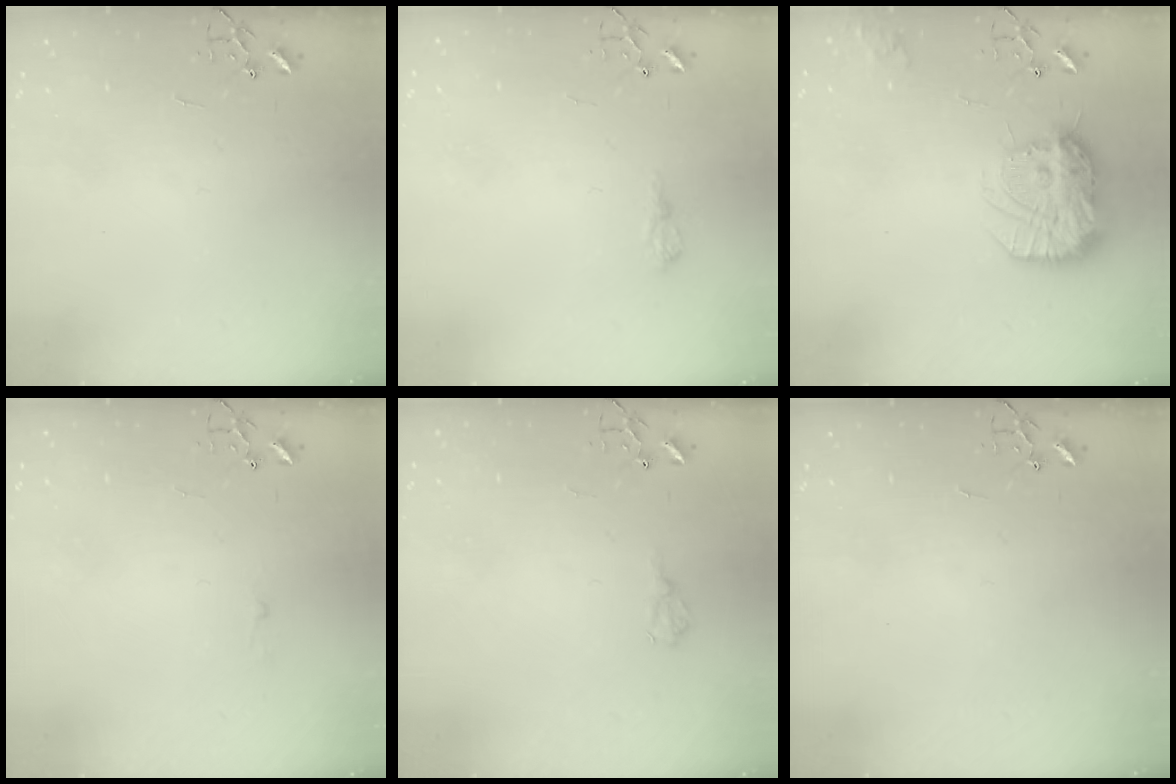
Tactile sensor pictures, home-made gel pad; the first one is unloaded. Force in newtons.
{"total": 6.5, "press": 6.5, "slide": 0.9}
{"total": 16.5, "press": 16.5, "slide": 1.4}
{"total": 1.8, "press": 1.8, "slide": 0.2}
{"total": 6.8, "press": 6.8, "slide": 0.9}
{"total": 0.0}